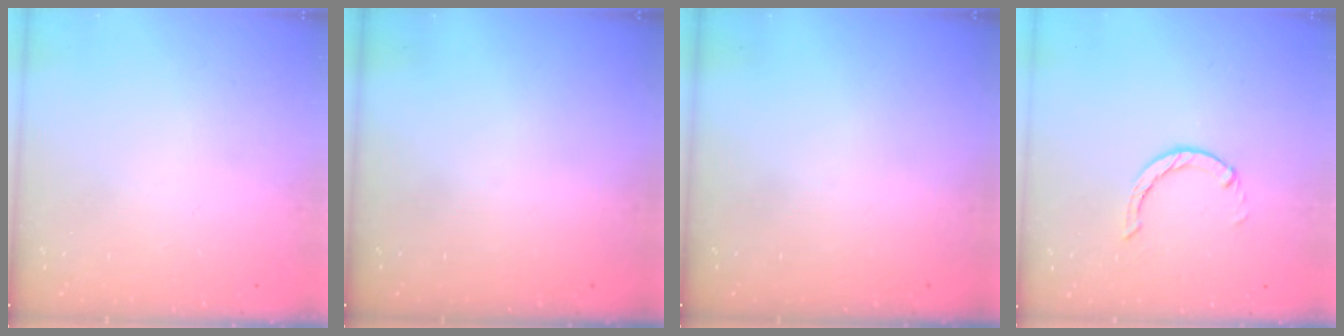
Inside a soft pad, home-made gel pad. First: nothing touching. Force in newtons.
{"total": 0.0}
{"total": 0.0}
{"total": 1.0, "press": 0.9, "slide": 0.3}